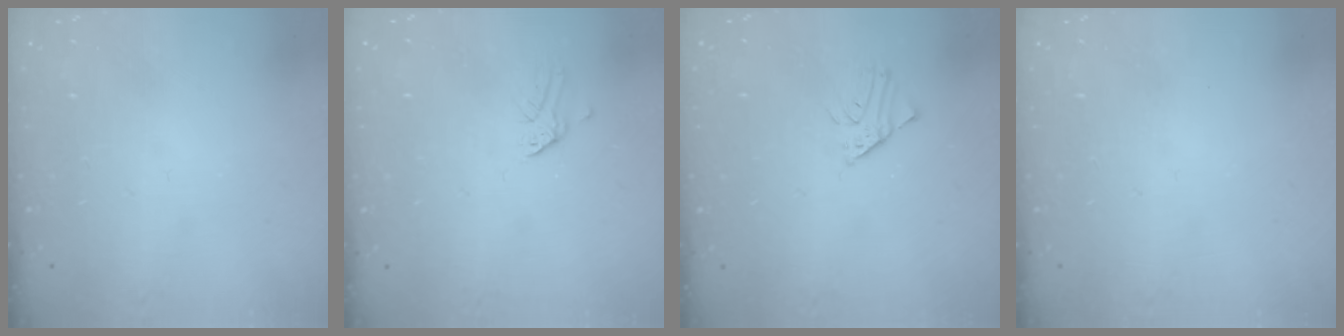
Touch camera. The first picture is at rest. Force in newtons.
{"total": 0.0}
{"total": 1.9, "press": 1.9, "slide": 0.1}
{"total": 0.0}